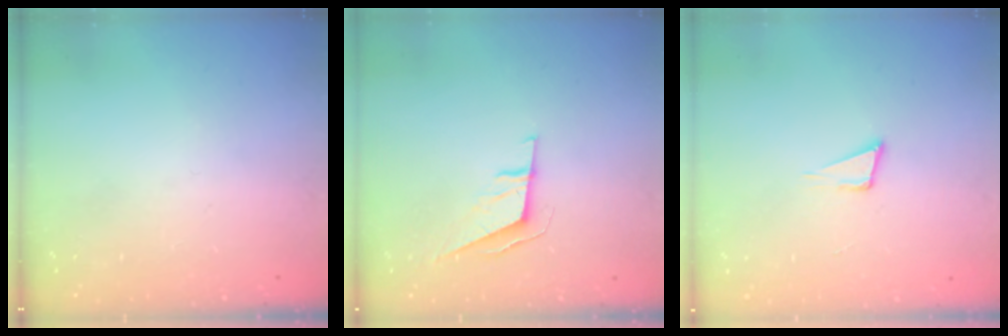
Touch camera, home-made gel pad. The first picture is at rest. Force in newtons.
{"total": 5.9, "press": 5.7, "slide": 1.3}
{"total": 4.6, "press": 3.4, "slide": 3.2}